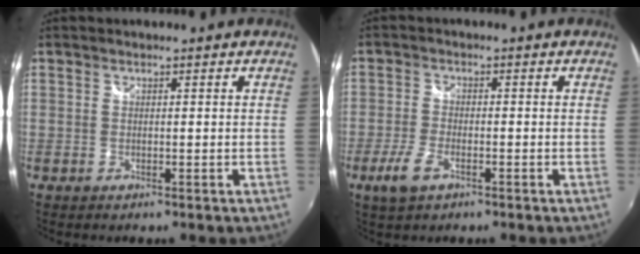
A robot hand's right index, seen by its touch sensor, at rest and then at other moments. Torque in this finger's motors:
{"motor_torque": [0.15, -0.14, 0.24, 0.03]}